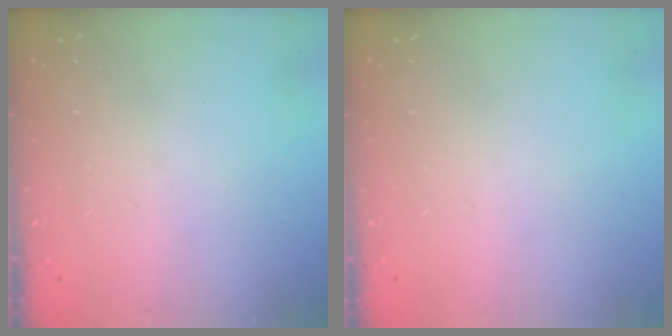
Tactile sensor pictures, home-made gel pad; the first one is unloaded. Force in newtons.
{"total": 0.0}